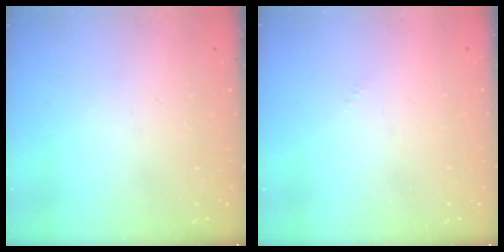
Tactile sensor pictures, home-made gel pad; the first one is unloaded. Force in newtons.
{"total": 0.0}